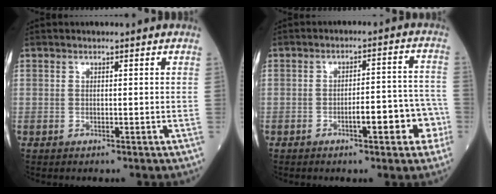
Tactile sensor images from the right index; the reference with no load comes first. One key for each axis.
{"total": 7.8, "fx": -3.4, "fy": 2.1, "fz": 6.7, "tx": -0.082, "ty": 0.029, "tz": -0.041}